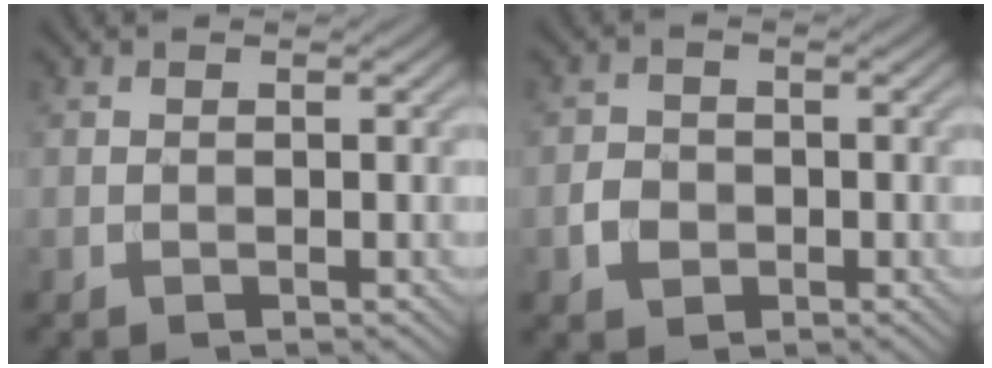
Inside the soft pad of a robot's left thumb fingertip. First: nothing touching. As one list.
[{"total": 2.6, "force": [-0.9, 2.1, 1.1], "torque": [-0.021, -0.002, -0.023]}]